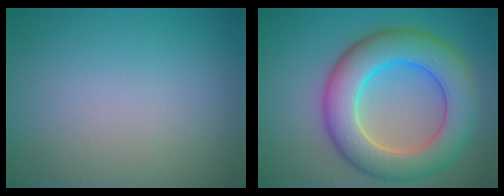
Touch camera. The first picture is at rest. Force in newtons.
{"total": 9.0, "press": 9.0, "slide": 0.7}